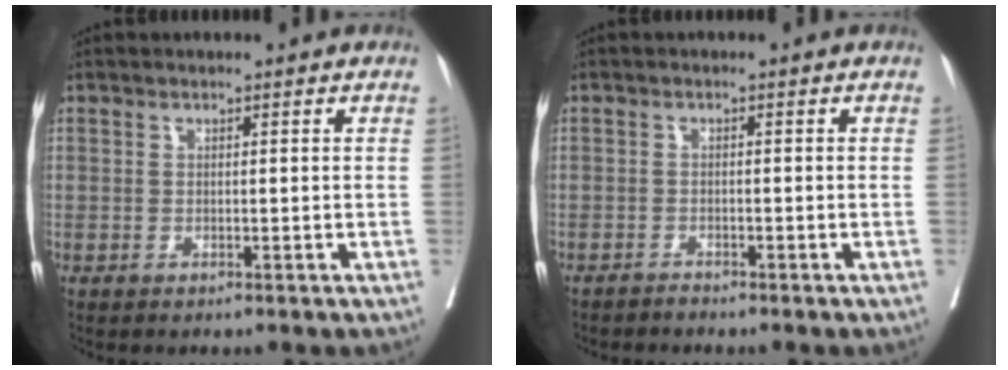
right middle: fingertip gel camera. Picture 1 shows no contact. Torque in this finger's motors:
{"motor_torque": [0.11, -0.10, -0.03, 0.00]}